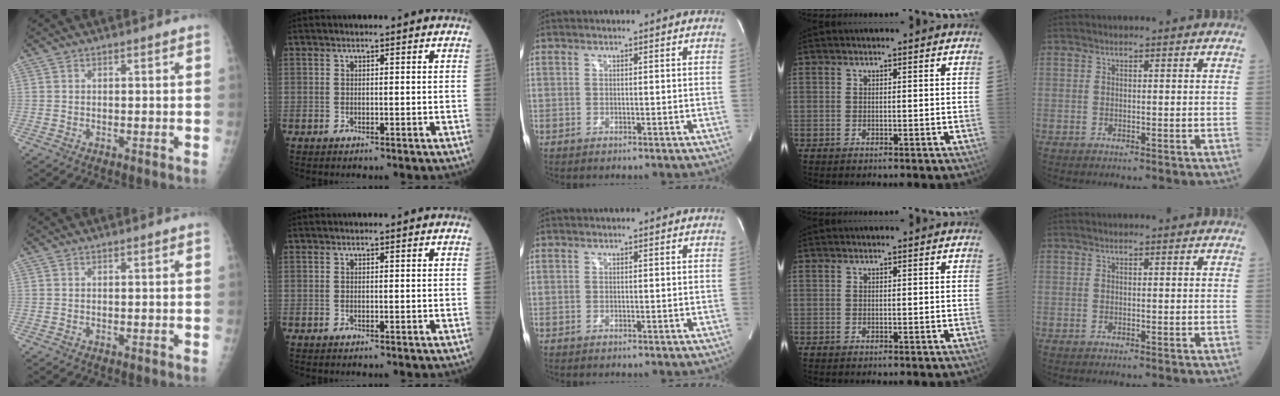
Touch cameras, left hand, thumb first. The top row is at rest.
{}